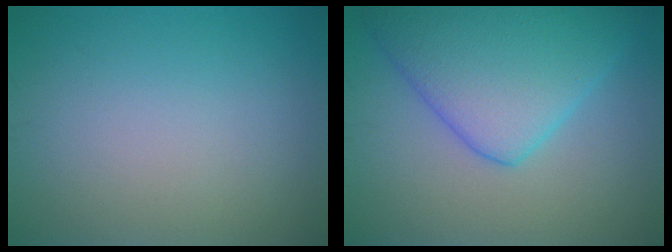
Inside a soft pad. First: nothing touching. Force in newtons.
{"total": 8.4, "press": 8.4, "slide": 0.4}